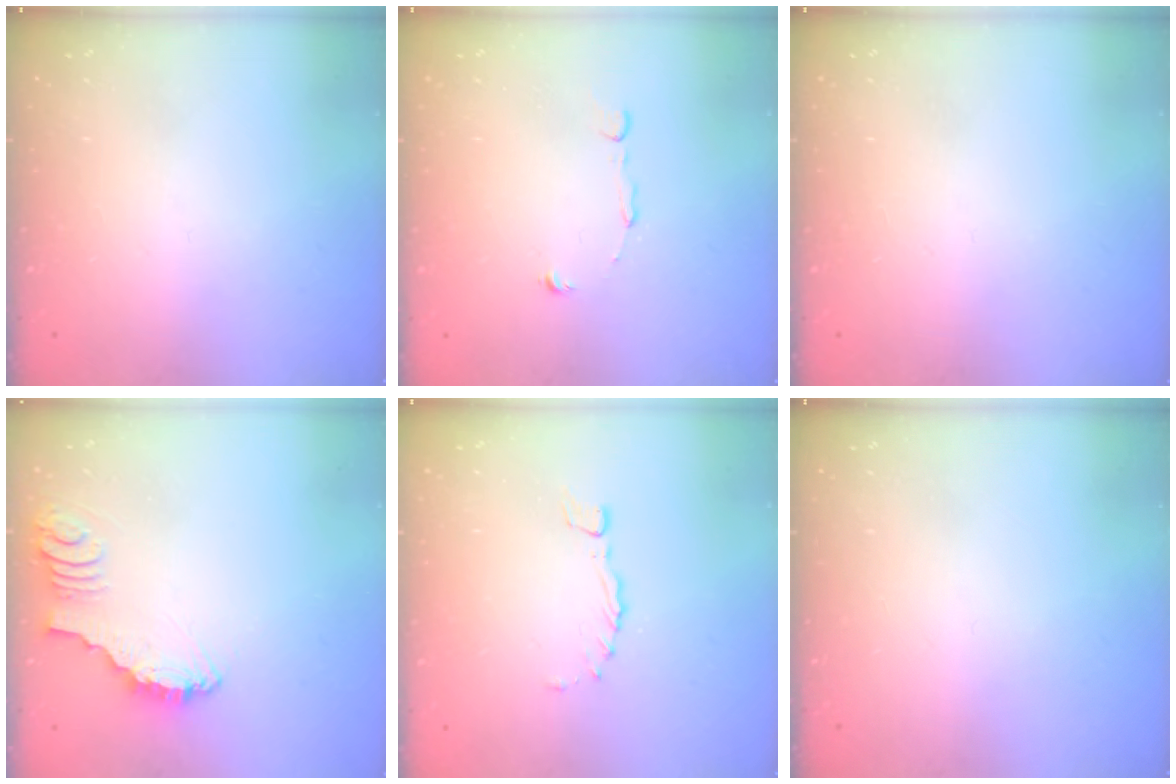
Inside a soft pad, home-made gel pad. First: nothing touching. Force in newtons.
{"total": 4.3, "press": 4.3, "slide": 0.2}
{"total": 0.0}
{"total": 2.8, "press": 2.8, "slide": 0.1}
{"total": 0.0}
{"total": 0.0}